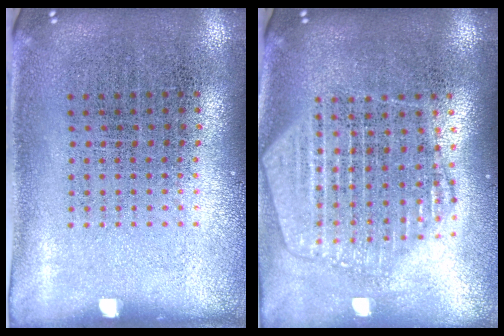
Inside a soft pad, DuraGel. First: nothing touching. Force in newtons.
{"total": 2.0, "press": 1.8, "slide": 0.8}